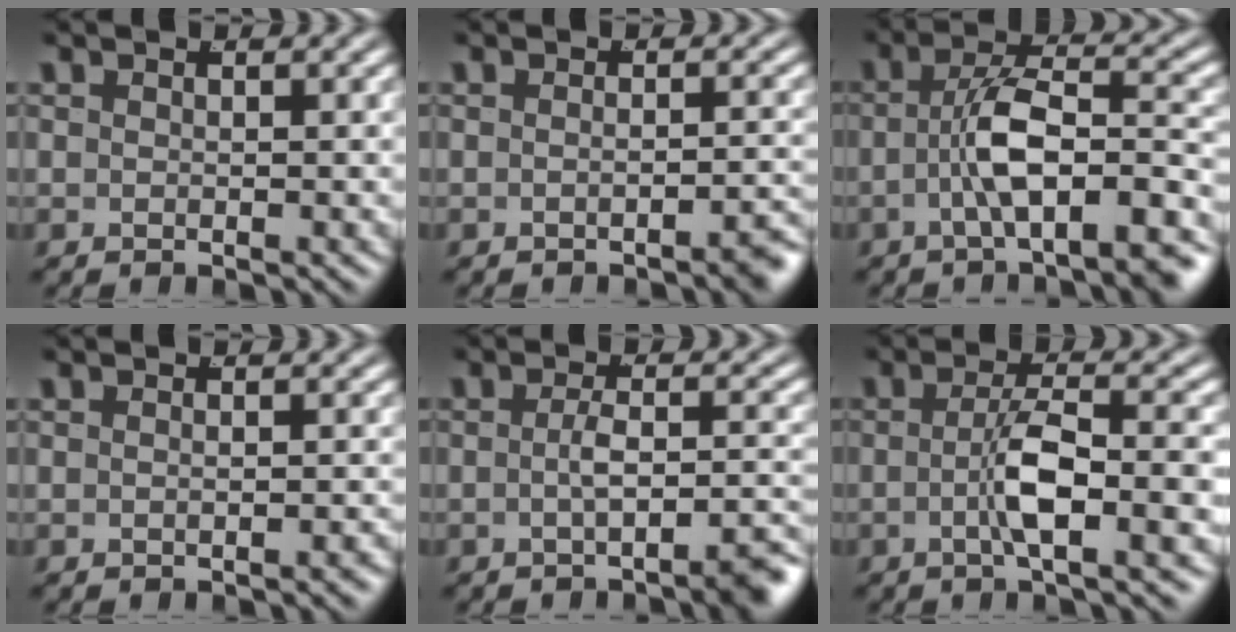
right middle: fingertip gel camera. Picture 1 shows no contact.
{"total": 2.3, "force": [-1.8, 0.3, 1.4], "torque": [-0.017, 0.003, -0.032]}
{"total": 6.2, "force": [-3.1, 1.8, 5.1], "torque": [-0.083, -0.002, -0.045]}
{"total": 0.8, "force": [-0.7, 0.0, 0.4], "torque": [-0.009, 0.003, -0.012]}
{"total": 4.2, "force": [-2.9, 0.5, 3.0], "torque": [-0.044, -0.007, -0.045]}
{"total": 4.3, "force": [-1.3, 0.0, 4.1], "torque": [-0.072, 0.000, -0.019]}